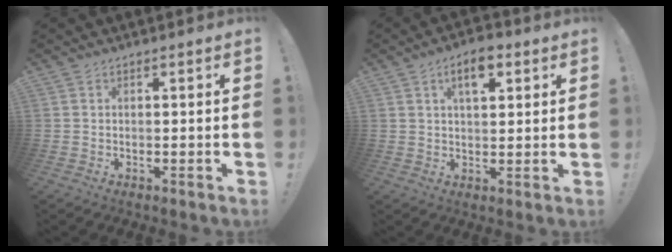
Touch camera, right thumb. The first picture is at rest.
{"total": 7.2, "force": [3.4, 3.5, 5.4], "torque": [-0.077, -0.005, 0.056]}